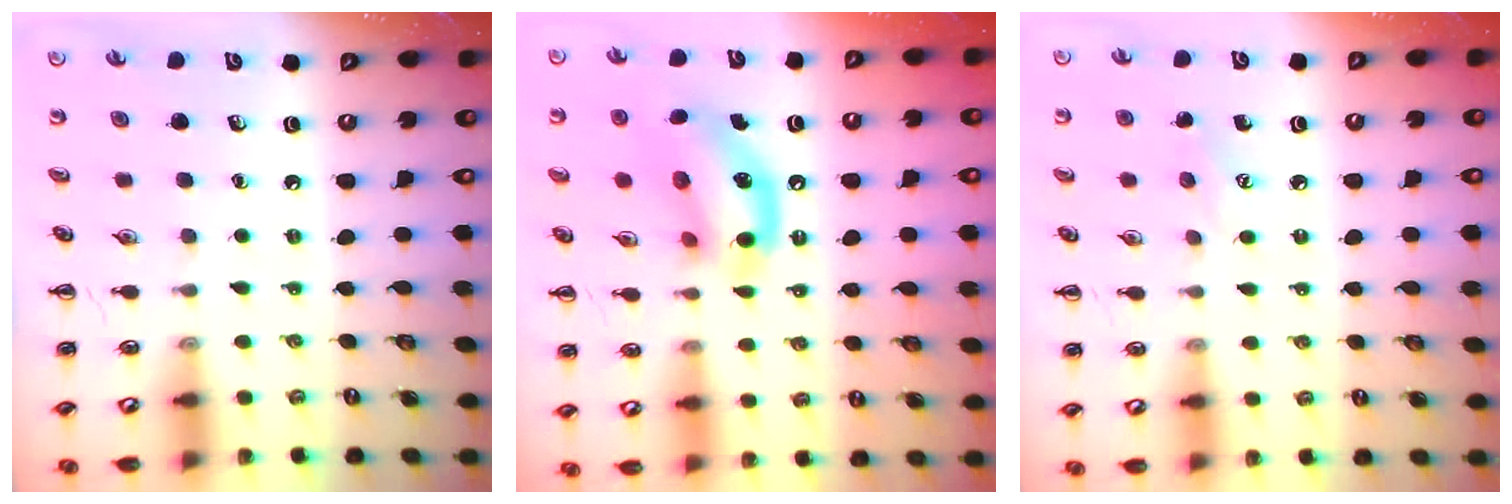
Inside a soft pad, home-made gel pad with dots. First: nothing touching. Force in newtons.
{"total": 14.0, "press": 13.7, "slide": 3.1}
{"total": 6.4, "press": 6.2, "slide": 1.7}